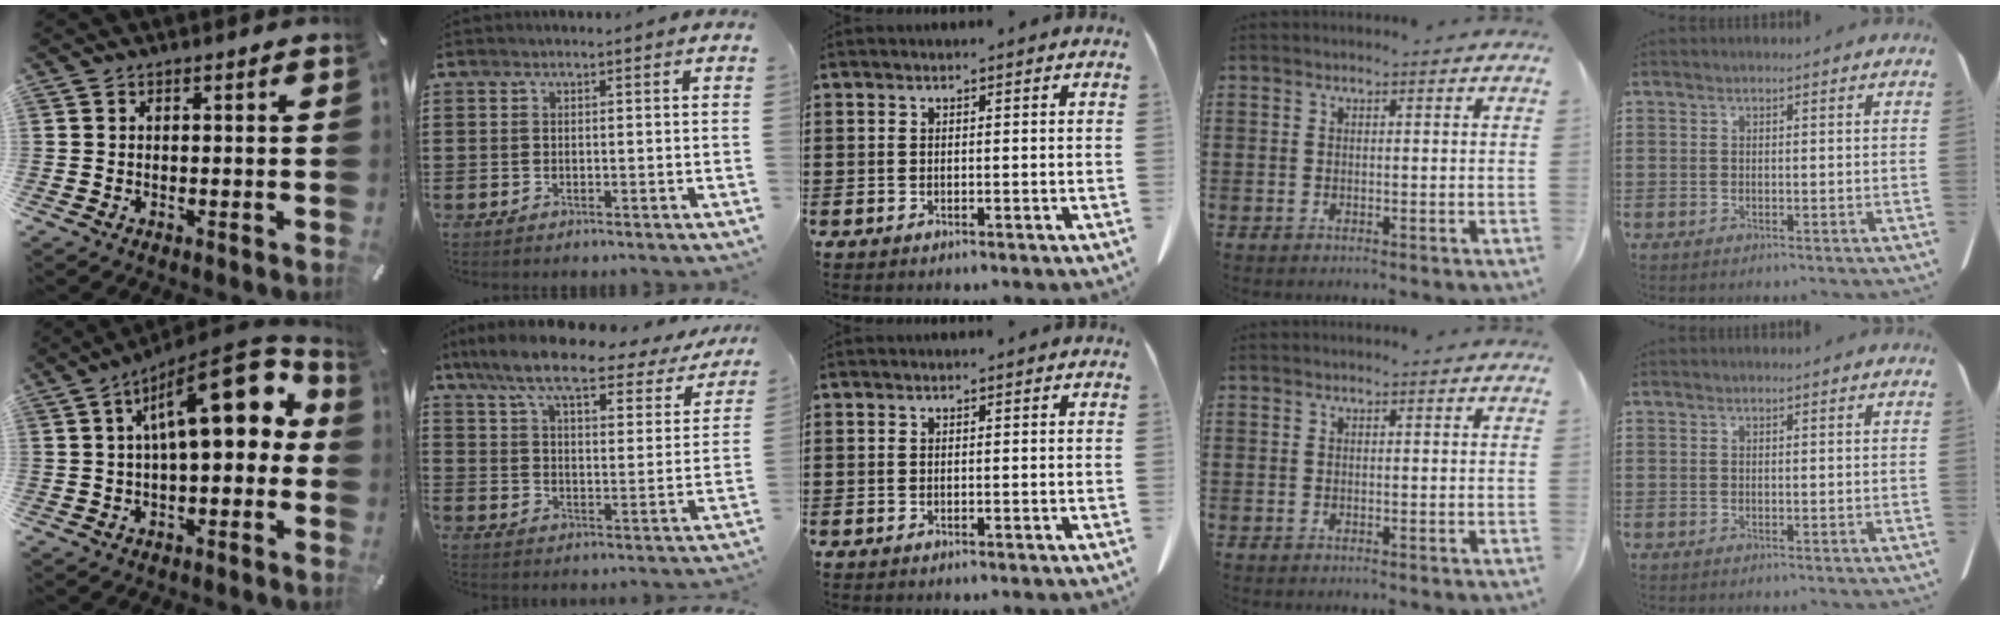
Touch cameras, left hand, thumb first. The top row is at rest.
{"thumb": {"total": 18.0, "force": [5.6, 7.2, 15.5], "torque": [-0.230, -0.024, 0.089]}, "index": {"total": 9.6, "force": [7.9, 1.5, 5.3], "torque": [-0.132, -0.036, 0.133]}}